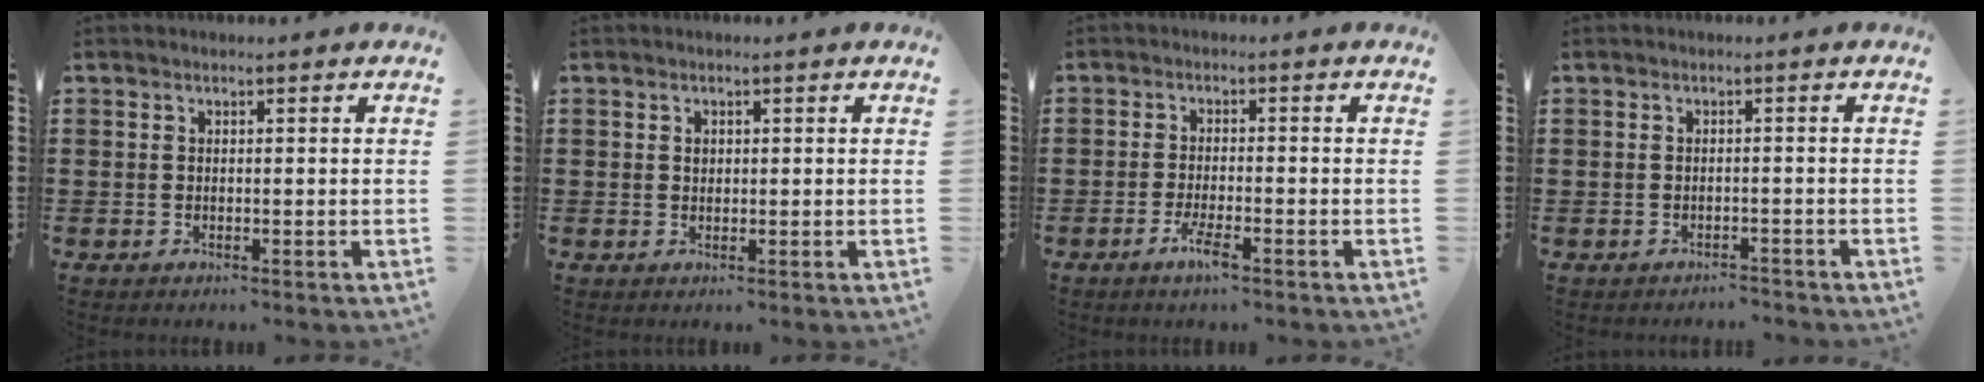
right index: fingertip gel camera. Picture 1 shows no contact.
{"total": 0.9, "force": [0.3, 0.7, 0.4], "torque": [-0.011, 0.003, 0.006]}
{"total": 3.3, "force": [-2.0, 0.4, 2.6], "torque": [-0.057, -0.006, -0.038]}
{"total": 1.4, "force": [-1.3, 0.3, -0.1], "torque": [-0.004, 0.004, -0.031]}